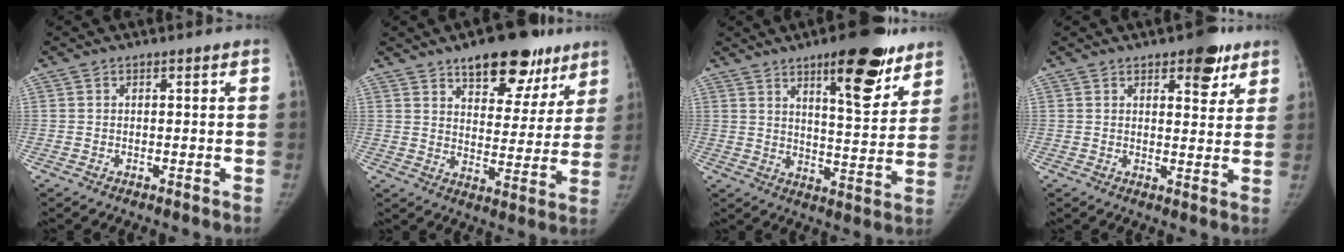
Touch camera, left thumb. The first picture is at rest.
{"total": 17.3, "force": [11.2, 8.4, 10.2], "torque": [-0.076, -0.044, 0.160]}
{"total": 16.3, "force": [10.1, 5.1, 11.7], "torque": [-0.125, -0.058, 0.148]}
{"total": 7.3, "force": [4.4, 3.3, 4.8], "torque": [-0.034, -0.020, 0.053]}